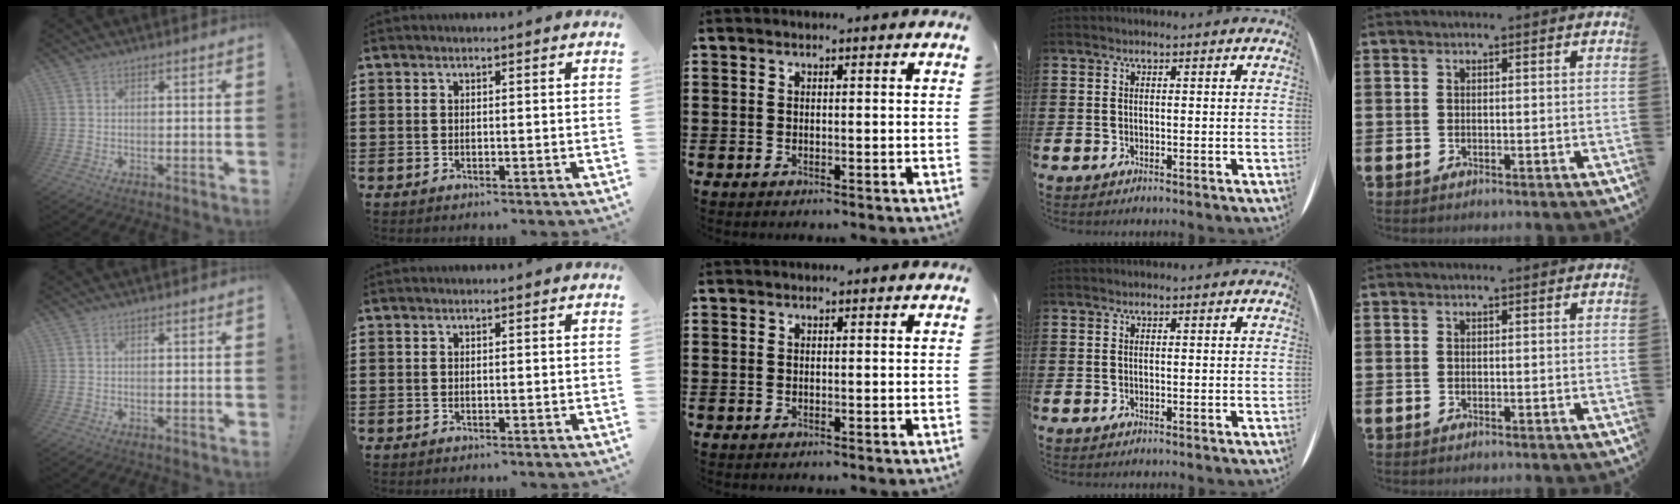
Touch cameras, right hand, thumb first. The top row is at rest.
{}